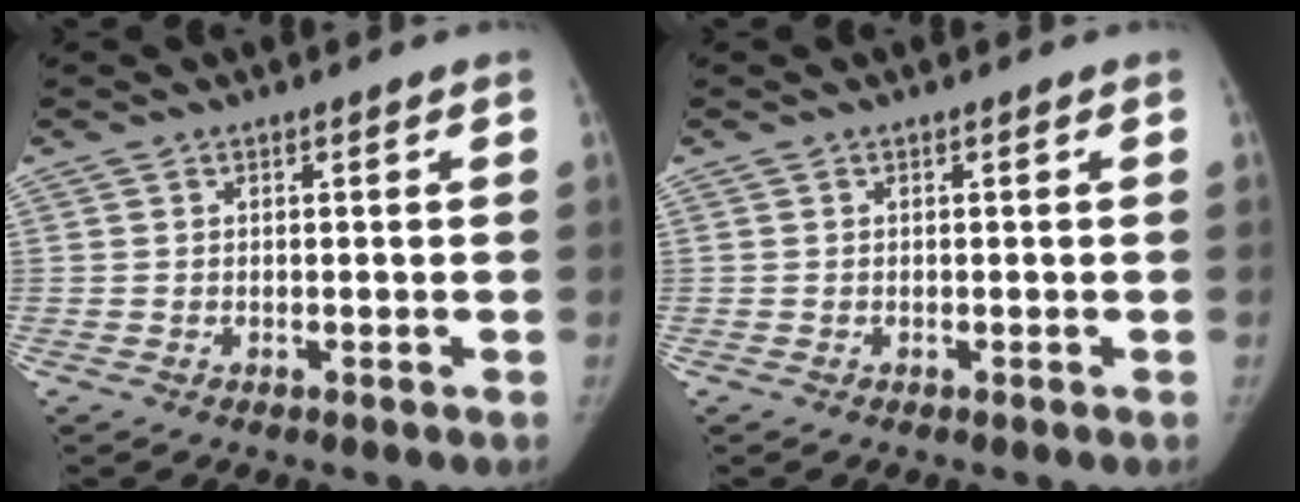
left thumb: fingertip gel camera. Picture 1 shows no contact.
{"total": 0.0}